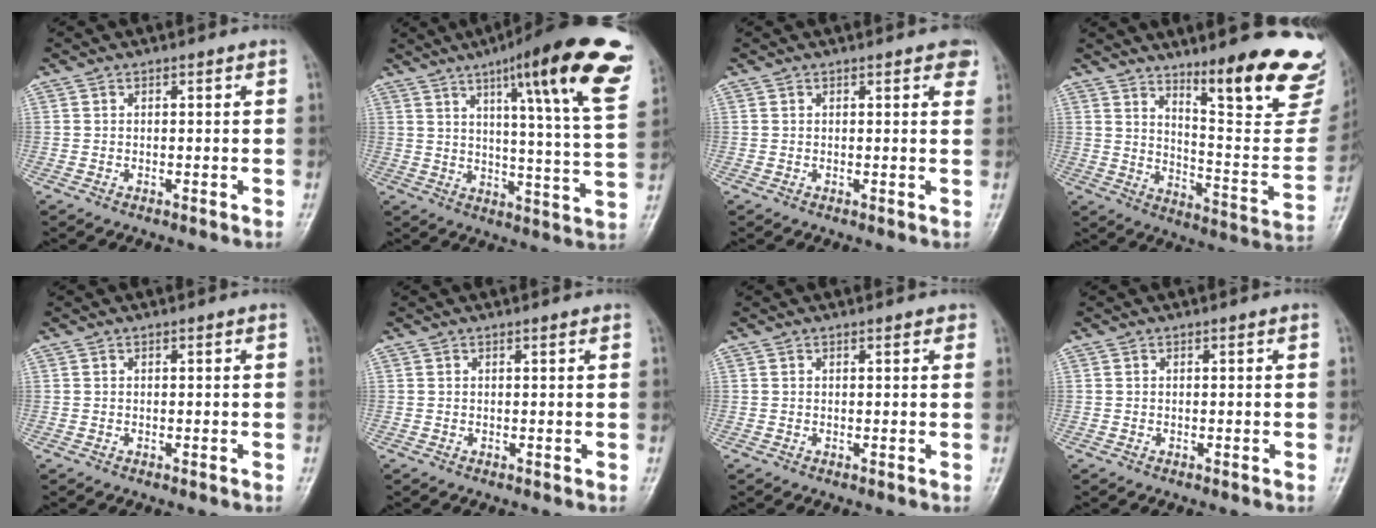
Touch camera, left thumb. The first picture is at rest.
{"total": 24.5, "force": [12.8, 3.7, 20.5], "torque": [-0.269, -0.036, 0.169]}
{"total": 2.8, "force": [1.6, 1.2, 1.9], "torque": [-0.007, -0.003, 0.014]}
{"total": 23.4, "force": [15.8, 5.2, 16.4], "torque": [-0.177, -0.109, 0.222]}
{"total": 0.0}
{"total": 0.6, "force": [0.4, 0.1, 0.4], "torque": [-0.007, -0.002, 0.005]}
{"total": 1.2, "force": [0.8, 0.5, 0.7], "torque": [-0.006, -0.003, 0.006]}
{"total": 0.0}